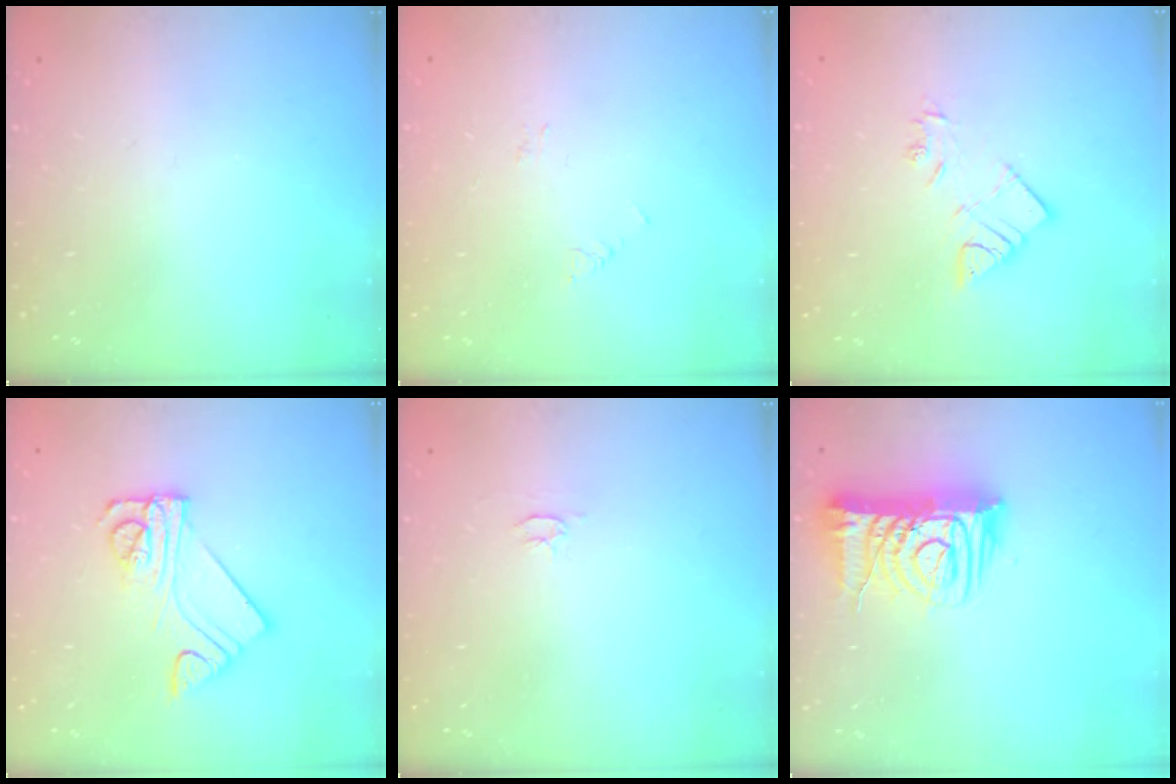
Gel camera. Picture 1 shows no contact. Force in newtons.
{"total": 2.9, "press": 2.9, "slide": 0.3}
{"total": 8.5, "press": 8.4, "slide": 0.6}
{"total": 11.1, "press": 11.0, "slide": 1.2}
{"total": 2.6, "press": 2.6, "slide": 0.3}
{"total": 11.3, "press": 11.1, "slide": 1.8}